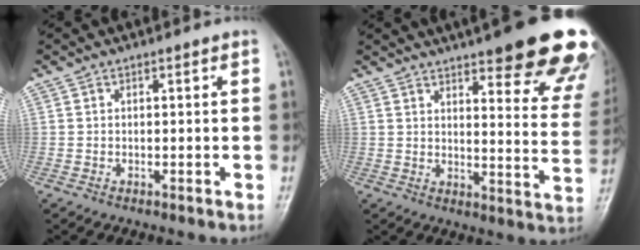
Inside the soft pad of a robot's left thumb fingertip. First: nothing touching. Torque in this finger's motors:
{"motor_torque": [2.18, 1.99, 1.38, -1.39, 0.20]}